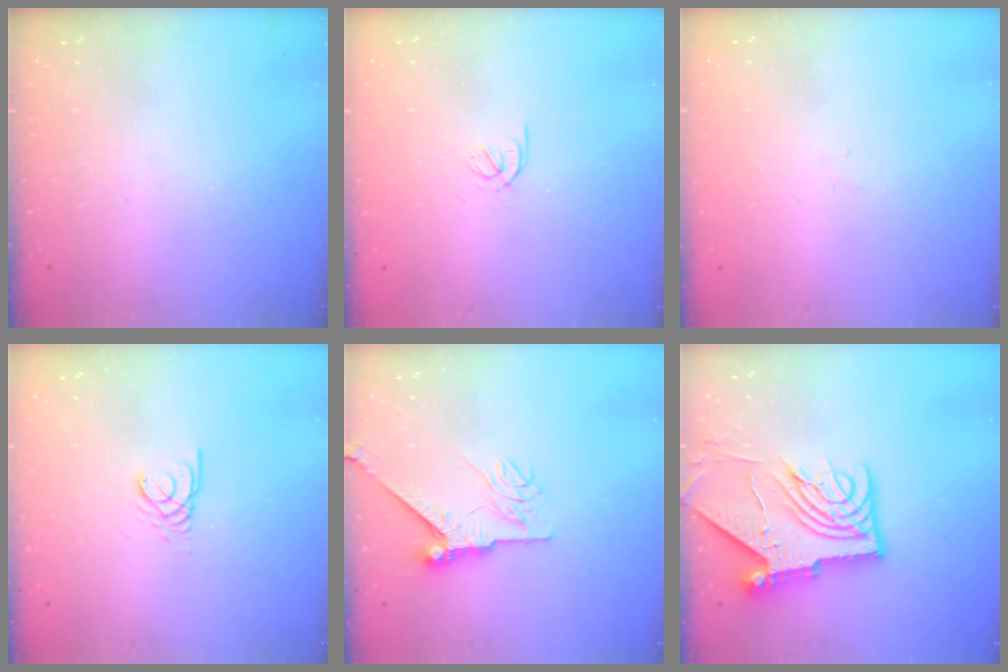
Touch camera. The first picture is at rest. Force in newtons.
{"total": 1.7, "press": 1.6, "slide": 0.6}
{"total": 1.6, "press": 1.5, "slide": 0.4}
{"total": 2.4, "press": 2.4, "slide": 0.1}
{"total": 8.2, "press": 8.1, "slide": 0.7}
{"total": 15.6, "press": 15.4, "slide": 1.9}